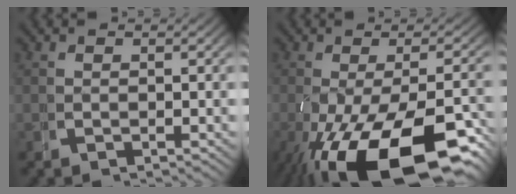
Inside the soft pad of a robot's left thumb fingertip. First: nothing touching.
{"total": 14.2, "force": [-5.6, 6.6, 11.3], "torque": [-0.202, -0.055, -0.045]}